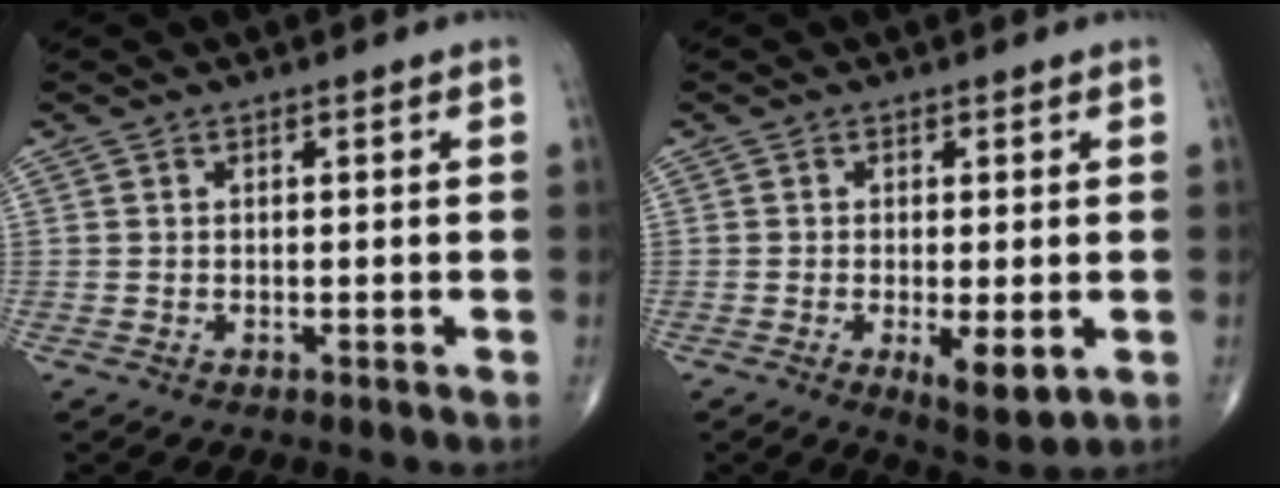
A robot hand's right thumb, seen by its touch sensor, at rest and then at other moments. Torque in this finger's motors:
{"motor_torque": [0.54, 0.45, -0.02, -0.06, 0.15]}